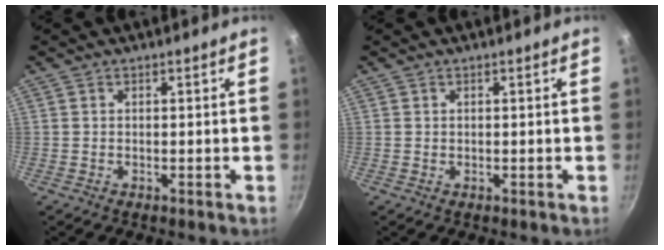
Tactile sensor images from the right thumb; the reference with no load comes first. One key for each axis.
{"total": 0.0}